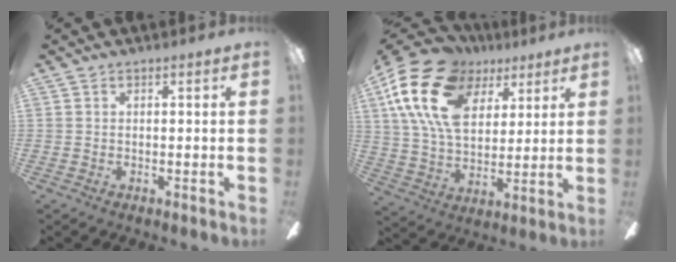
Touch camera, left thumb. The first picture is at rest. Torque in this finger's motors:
{"motor_torque": [0.60, 0.73, 1.40, -1.37, 0.55]}